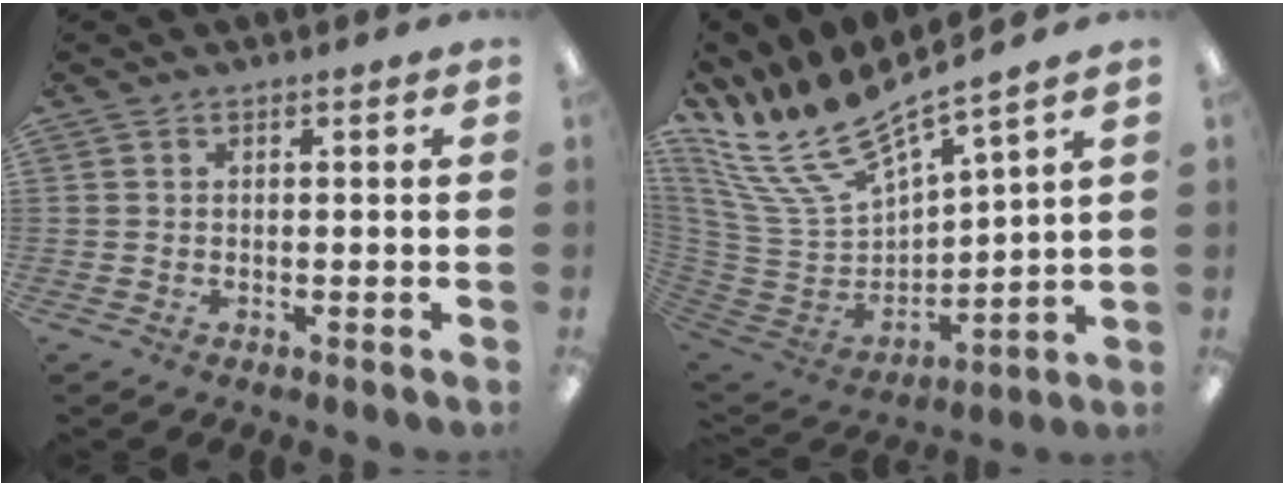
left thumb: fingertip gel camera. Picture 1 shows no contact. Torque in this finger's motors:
{"motor_torque": [0.12, -0.08, 0.93, -1.84, 0.00]}